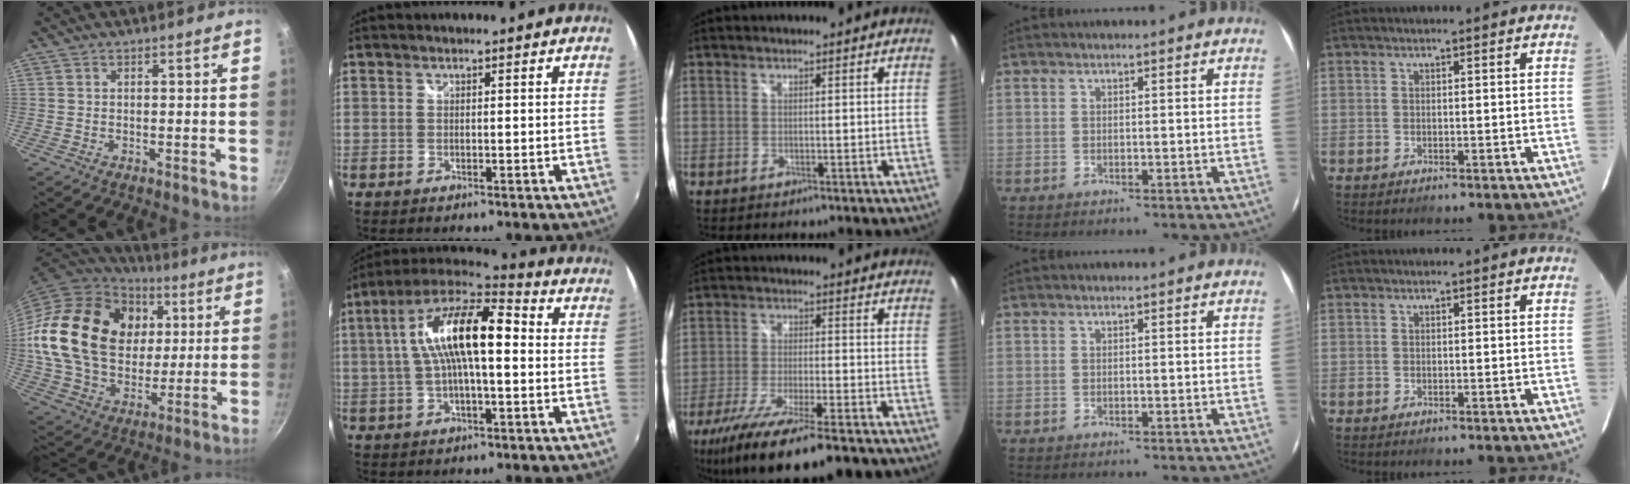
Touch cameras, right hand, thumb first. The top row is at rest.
{"thumb": {"total": 26.7, "force": [6.3, 19.7, 16.9], "torque": [-0.279, 0.002, 0.117]}, "index": {"total": 16.4, "force": [1.4, 5.4, 15.4], "torque": [-0.279, 0.024, 0.010]}, "middle": {"total": 18.7, "force": [-14.4, 2.9, 11.5], "torque": [-0.228, -0.055, -0.237]}}